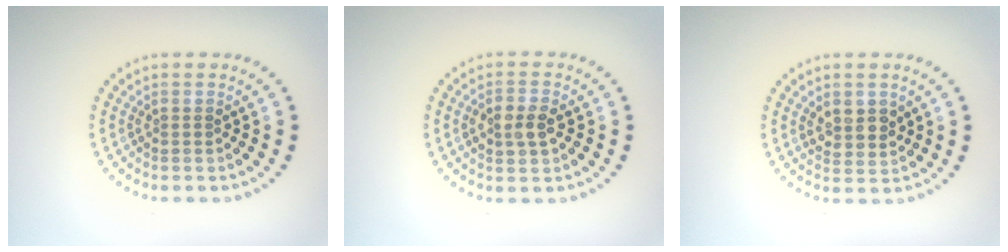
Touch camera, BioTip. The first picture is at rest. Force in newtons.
{"total": 2.4, "press": 2.4, "slide": 0.4}
{"total": 2.2, "press": 2.1, "slide": 0.7}